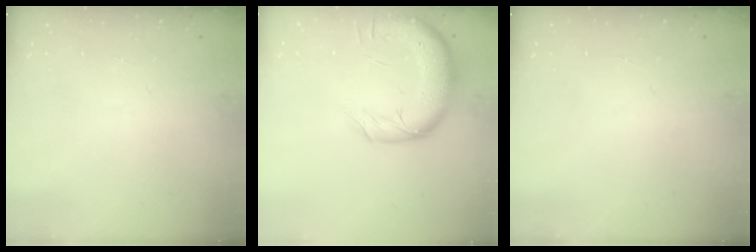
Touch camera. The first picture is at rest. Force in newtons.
{"total": 13.9, "press": 13.4, "slide": 3.7}
{"total": 0.0}